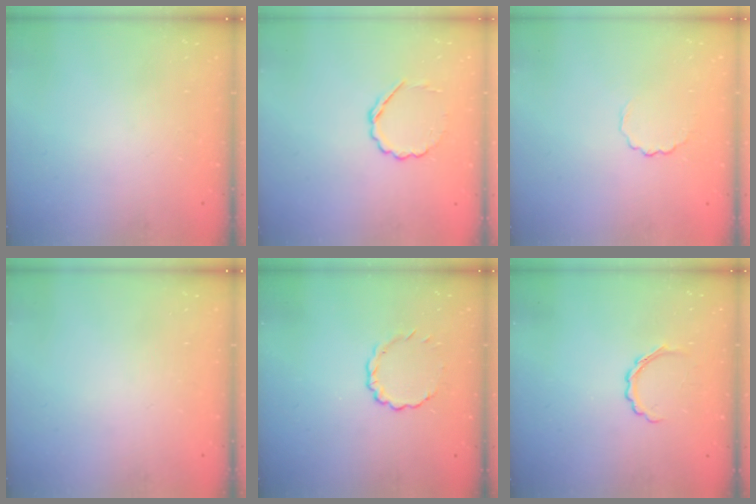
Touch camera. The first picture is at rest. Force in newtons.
{"total": 4.4, "press": 4.2, "slide": 1.5}
{"total": 2.8, "press": 2.5, "slide": 1.1}
{"total": 0.0}
{"total": 2.8, "press": 2.7, "slide": 0.9}
{"total": 4.1, "press": 3.9, "slide": 1.2}